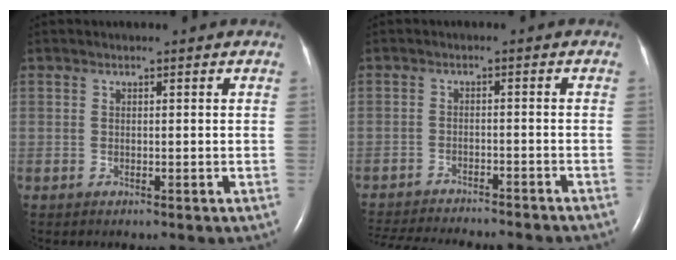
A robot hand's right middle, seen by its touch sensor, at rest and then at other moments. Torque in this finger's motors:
{"motor_torque": [0.99, -1.15, 0.22, 0.07]}